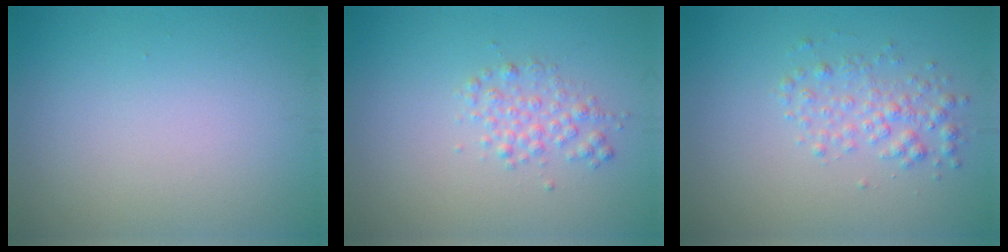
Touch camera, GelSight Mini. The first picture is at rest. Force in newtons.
{"total": 2.0, "press": 2.0, "slide": 0.0}
{"total": 2.3, "press": 2.3, "slide": 0.1}